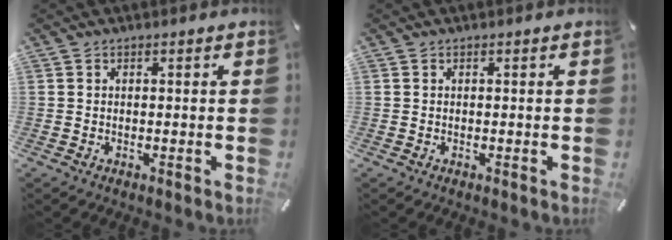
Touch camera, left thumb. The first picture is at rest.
{"total": 0.0}